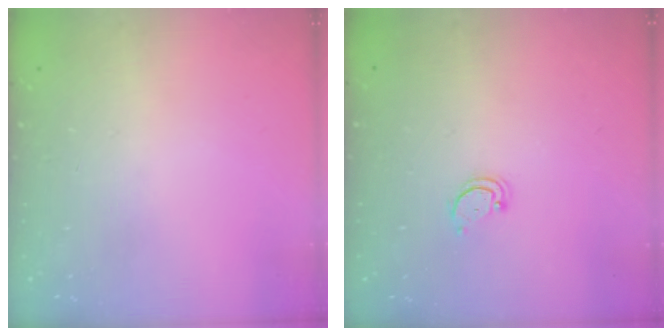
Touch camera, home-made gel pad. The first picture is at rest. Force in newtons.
{"total": 1.9, "press": 1.9, "slide": 0.2}